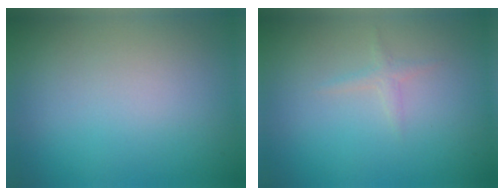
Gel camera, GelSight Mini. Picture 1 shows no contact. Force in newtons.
{"total": 0.8, "press": 0.8, "slide": 0.1}